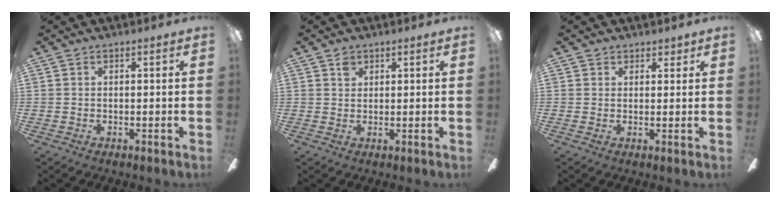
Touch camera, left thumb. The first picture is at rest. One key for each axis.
{"total": 1.8, "fx": 1.2, "fy": 1.2, "fz": 0.6, "tx": -0.007, "ty": -0.003, "tz": 0.021}
{"total": 2.3, "fx": 1.6, "fy": 1.6, "fz": 0.0, "tx": 0.005, "ty": -0.002, "tz": 0.031}